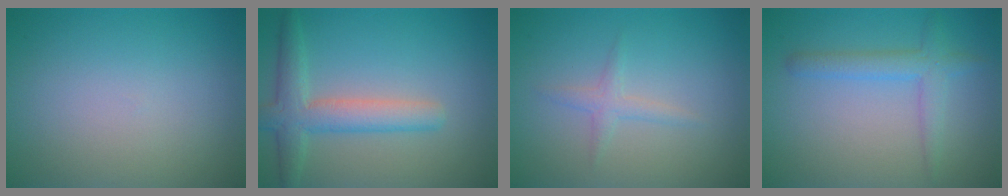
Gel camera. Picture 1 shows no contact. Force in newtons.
{"total": 4.1, "press": 4.1, "slide": 0.2}
{"total": 1.3, "press": 1.3, "slide": 0.0}
{"total": 2.7, "press": 2.7, "slide": 0.2}